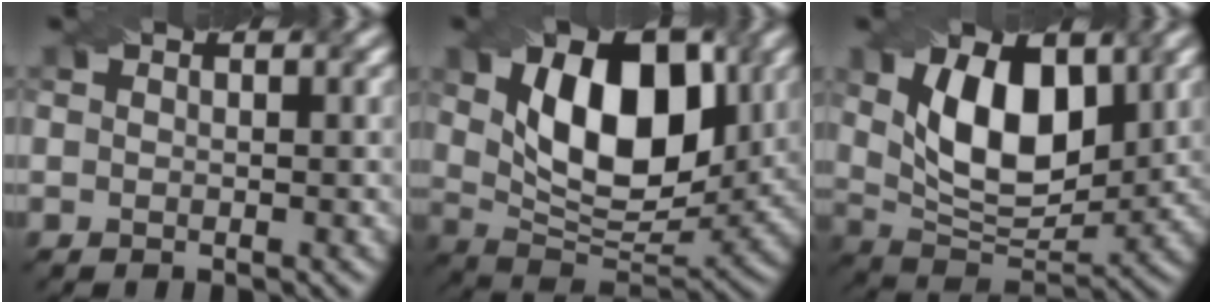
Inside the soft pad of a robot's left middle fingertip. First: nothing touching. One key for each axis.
{"total": 11.5, "fx": 2.7, "fy": 6.5, "fz": 9.2, "tx": -0.143, "ty": 0.002, "tz": 0.044}
{"total": 9.0, "fx": 2.3, "fy": 4.9, "fz": 7.1, "tx": -0.129, "ty": 0.001, "tz": 0.037}